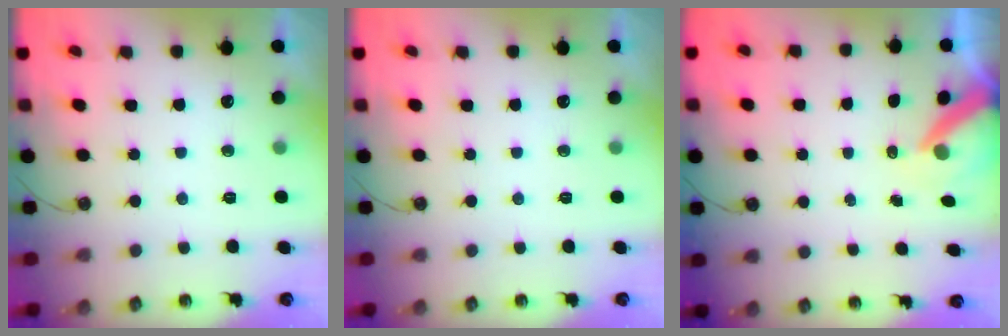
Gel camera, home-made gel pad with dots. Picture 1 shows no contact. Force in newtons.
{"total": 0.0}
{"total": 7.1, "press": 7.1, "slide": 1.0}